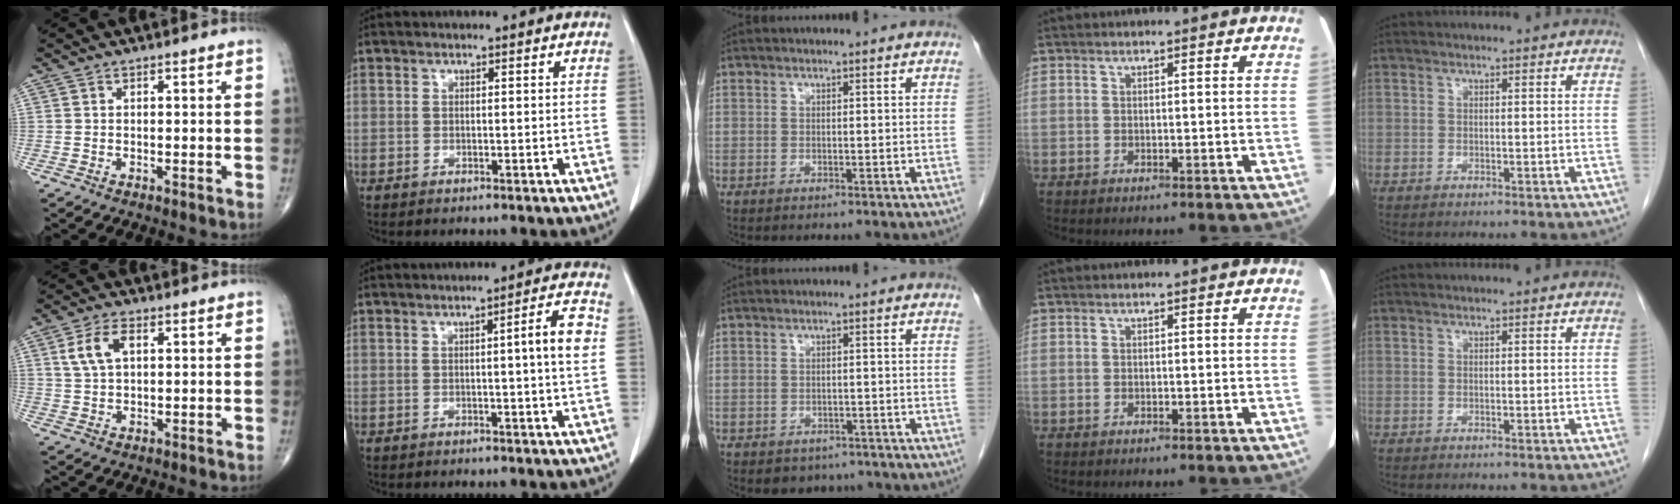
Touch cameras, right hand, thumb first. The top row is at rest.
{"thumb": {"total": 6.0, "force": [1.9, 3.3, 4.6], "torque": [-0.096, 0.005, 0.039]}, "index": {"total": 4.7, "force": [0.3, -0.5, 4.7], "torque": [-0.067, 0.002, 0.004]}, "middle": {"total": 4.2, "force": [-3.2, 2.7, 0.5], "torque": [0.000, 0.008, -0.039]}}